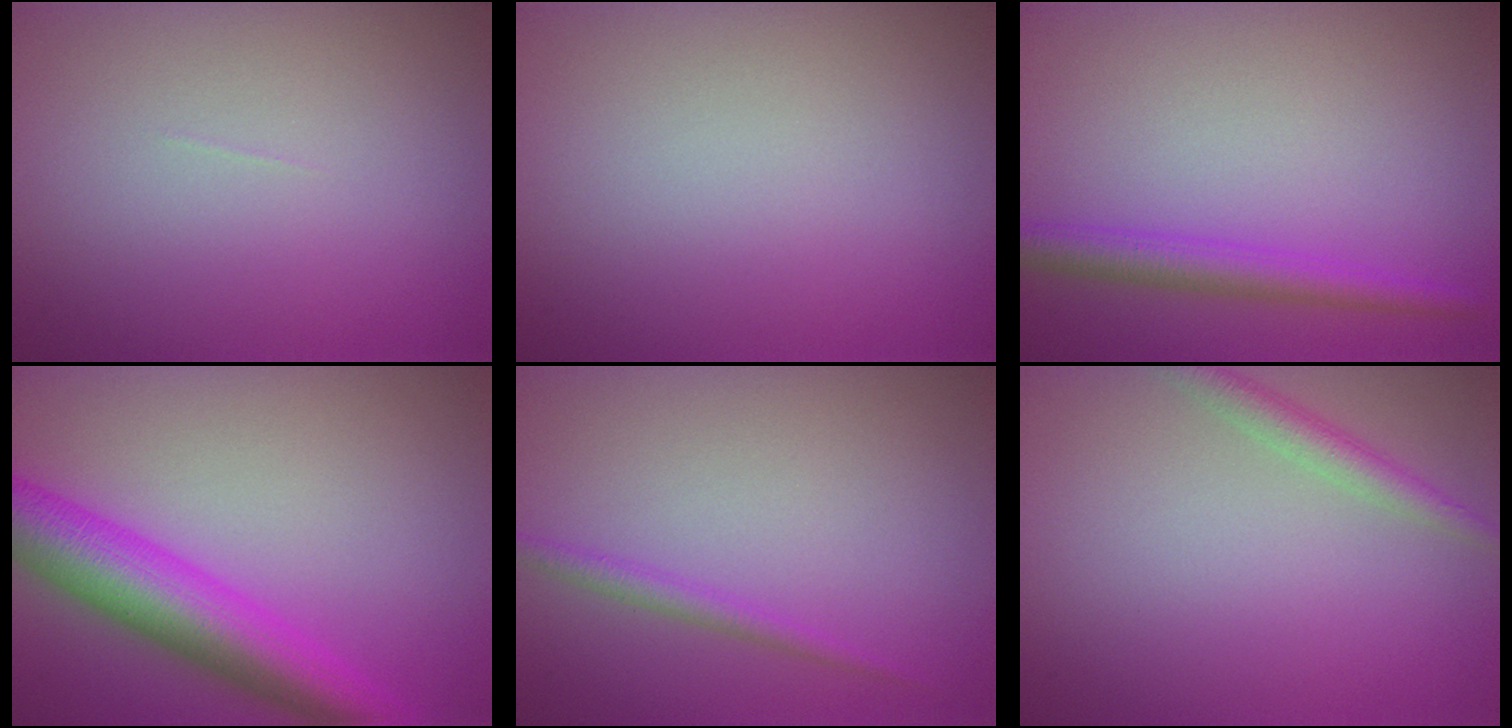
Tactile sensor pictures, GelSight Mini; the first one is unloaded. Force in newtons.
{"total": 0.0}
{"total": 3.0, "press": 3.0, "slide": 0.0}
{"total": 7.7, "press": 7.7, "slide": 0.1}
{"total": 1.3, "press": 1.3, "slide": 0.1}
{"total": 2.2, "press": 2.2, "slide": 0.0}